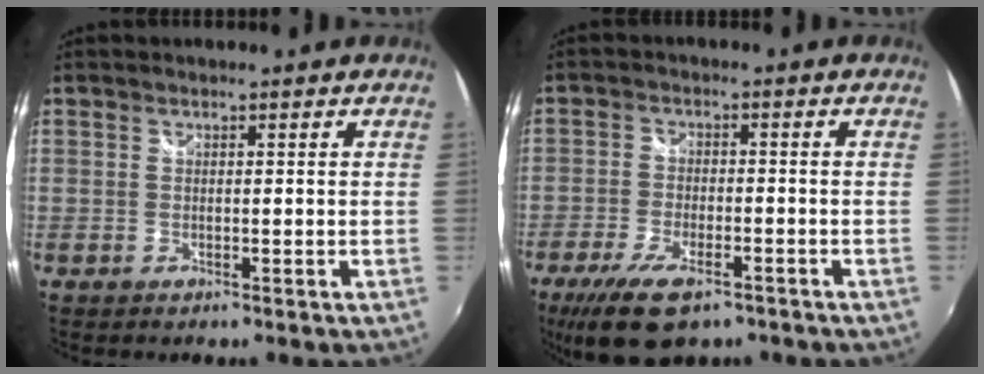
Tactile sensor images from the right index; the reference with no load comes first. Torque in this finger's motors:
{"motor_torque": [1.18, -0.96, 0.53, 0.06]}